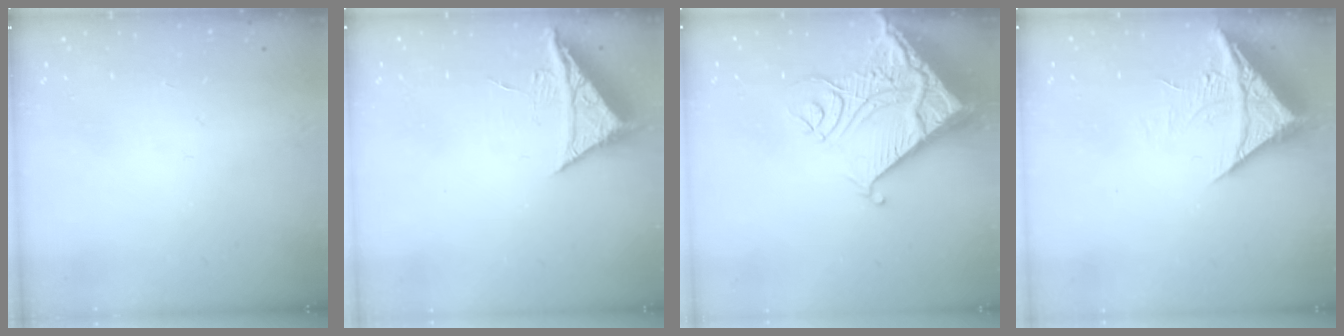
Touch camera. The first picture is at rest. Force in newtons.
{"total": 7.7, "press": 7.7, "slide": 0.4}
{"total": 19.5, "press": 19.4, "slide": 2.7}
{"total": 10.3, "press": 10.3, "slide": 1.1}